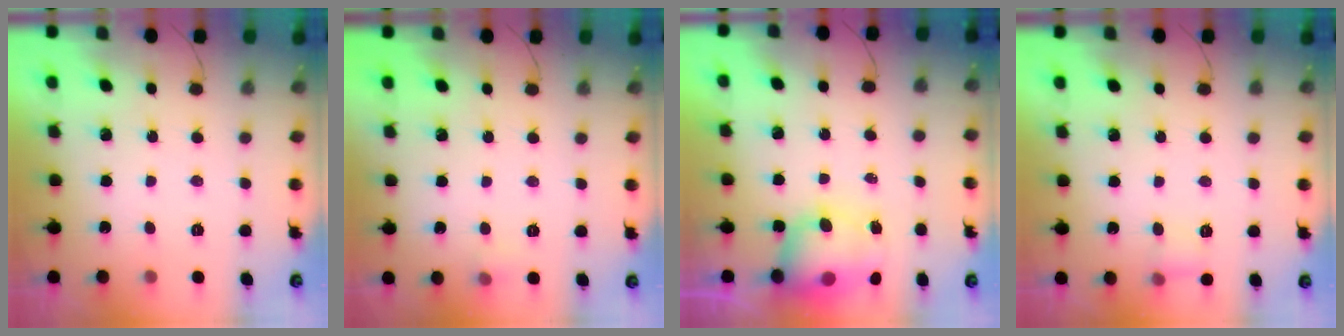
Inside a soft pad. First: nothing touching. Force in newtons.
{"total": 3.7, "press": 3.4, "slide": 1.3}
{"total": 8.4, "press": 8.1, "slide": 2.3}
{"total": 4.2, "press": 3.9, "slide": 1.5}